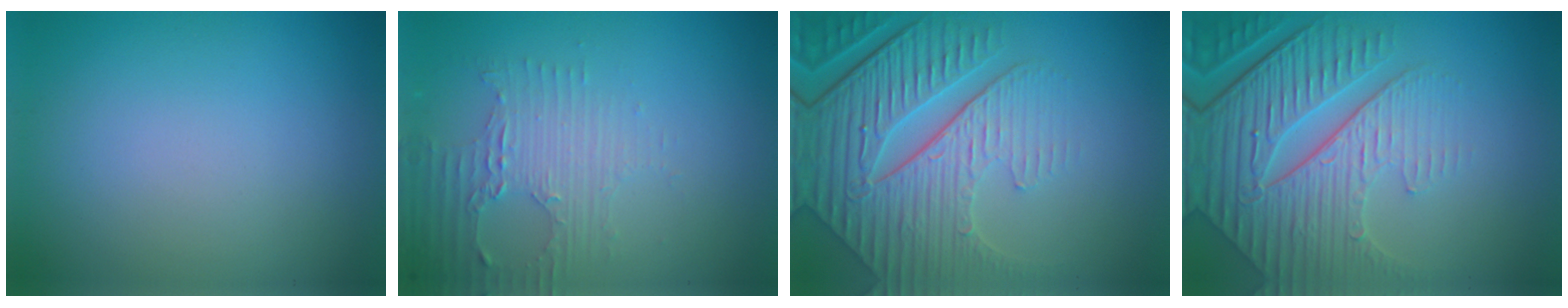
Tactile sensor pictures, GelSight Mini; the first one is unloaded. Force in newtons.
{"total": 3.0, "press": 2.5, "slide": 1.7}
{"total": 9.1, "press": 6.3, "slide": 6.6}
{"total": 8.7, "press": 6.1, "slide": 6.1}